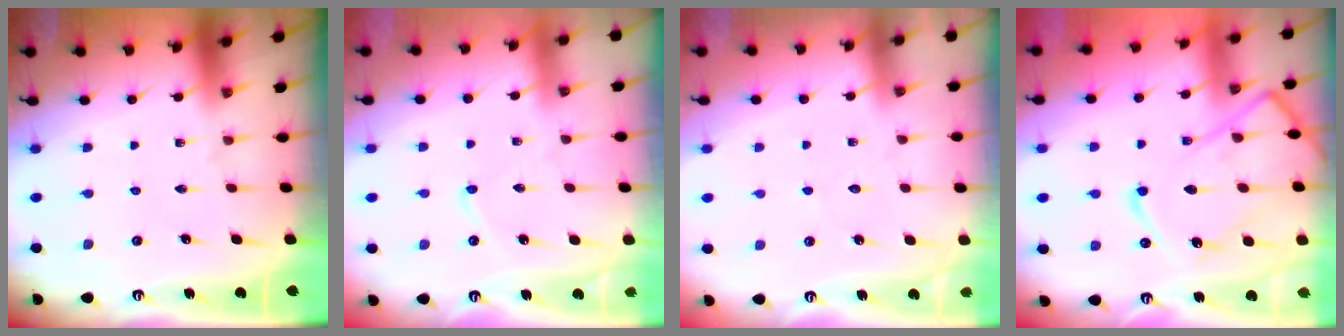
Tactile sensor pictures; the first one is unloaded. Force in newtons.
{"total": 2.1, "press": 2.1, "slide": 0.2}
{"total": 3.7, "press": 3.6, "slide": 0.5}
{"total": 13.9, "press": 13.9, "slide": 0.9}